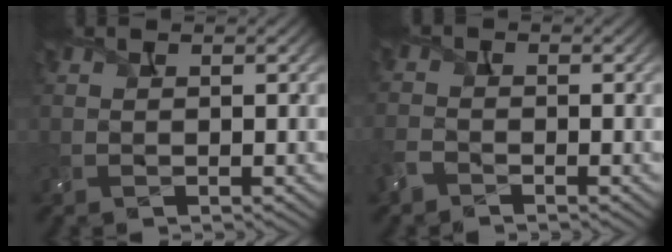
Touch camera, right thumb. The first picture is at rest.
{"total": 2.4, "force": [-1.7, 1.3, 1.1], "torque": [-0.031, -0.004, -0.049]}